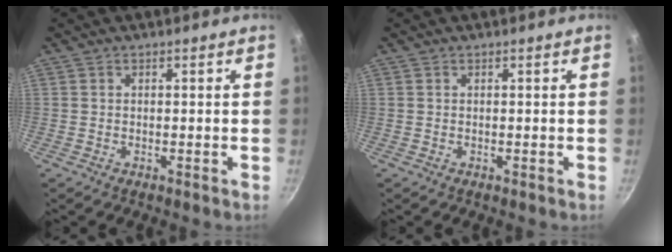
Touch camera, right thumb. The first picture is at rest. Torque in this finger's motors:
{"motor_torque": [0.39, 0.24, -0.32, 0.24, 0.02]}